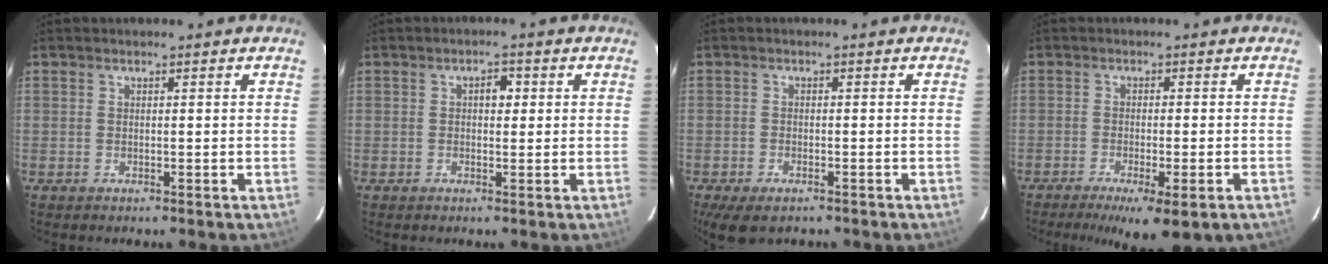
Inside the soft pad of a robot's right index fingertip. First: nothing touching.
{"total": 2.2, "force": [0.5, 1.2, 1.8], "torque": [-0.027, 0.011, 0.006]}
{"total": 6.7, "force": [-4.8, 2.9, 3.7], "torque": [-0.064, -0.010, -0.072]}
{"total": 10.0, "force": [-6.8, 1.6, 7.2], "torque": [-0.095, -0.020, -0.098]}